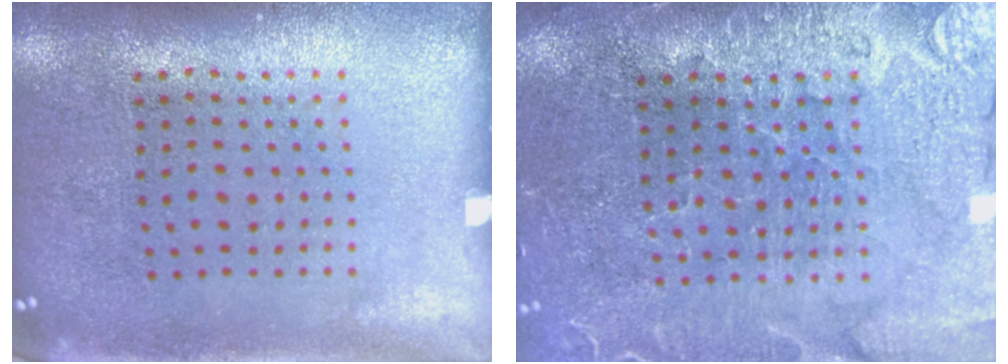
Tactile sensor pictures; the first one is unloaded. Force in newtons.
{"total": 3.7, "press": 3.5, "slide": 1.1}